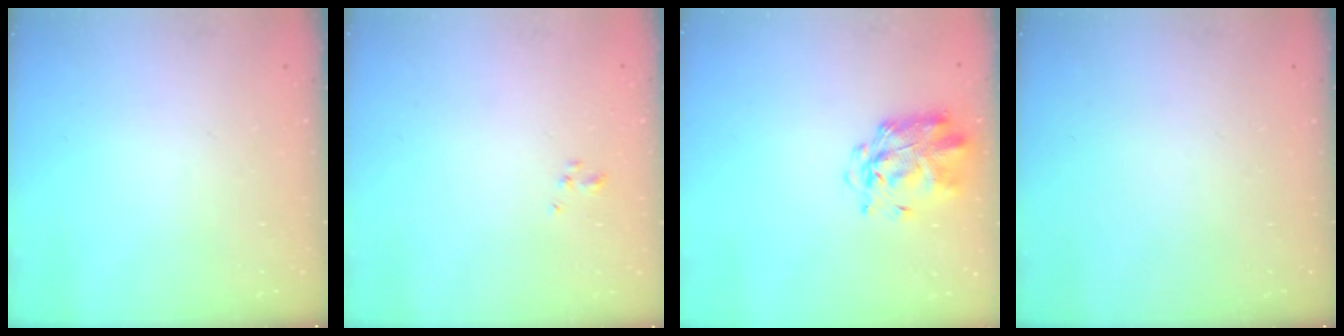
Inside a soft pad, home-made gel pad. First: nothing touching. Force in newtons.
{"total": 0.9, "press": 0.8, "slide": 0.3}
{"total": 2.9, "press": 2.8, "slide": 0.8}
{"total": 0.0}